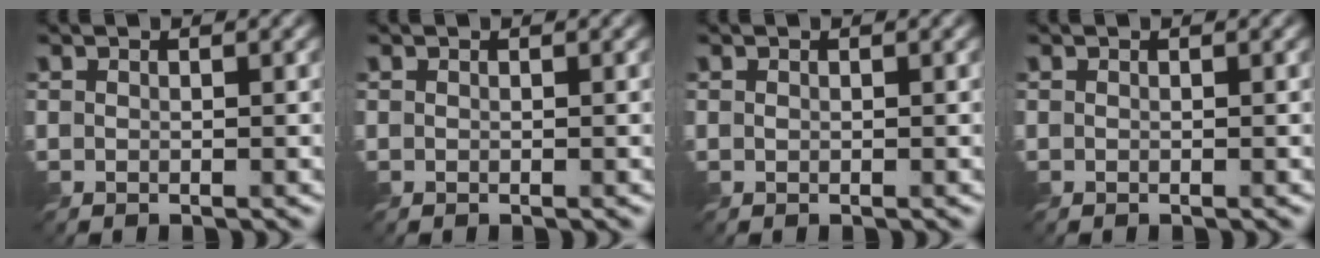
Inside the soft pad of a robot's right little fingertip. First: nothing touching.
{"total": 0.0}
{"total": 0.0}
{"total": 0.0}